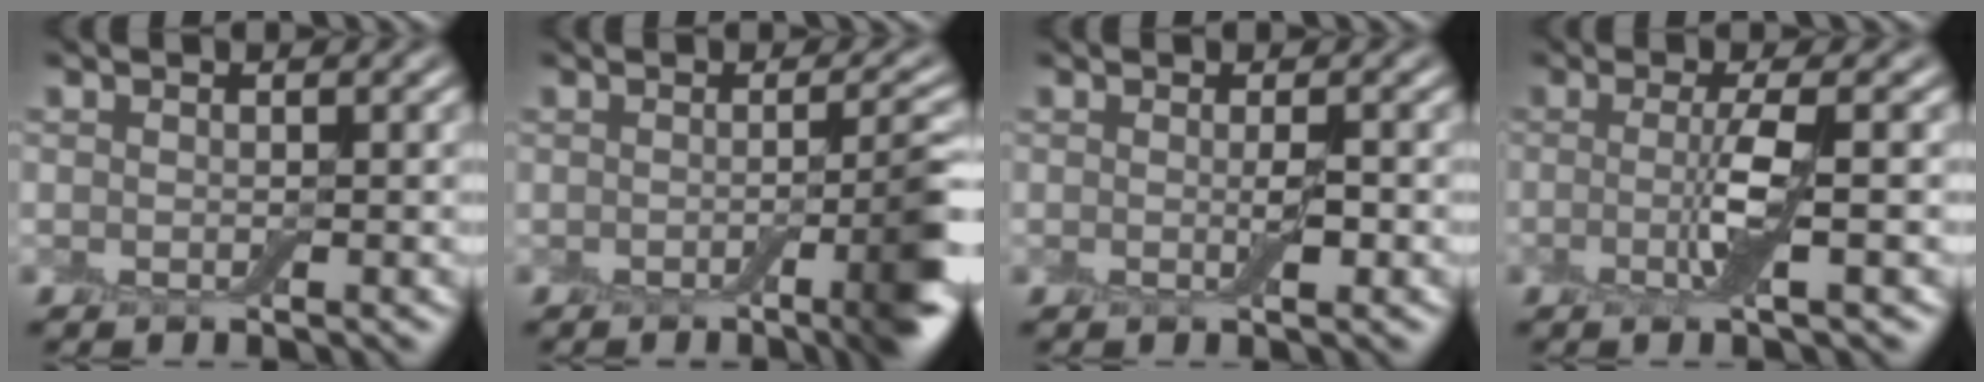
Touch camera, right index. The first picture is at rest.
{"total": 5.6, "force": [-1.8, 1.3, 5.1], "torque": [-0.061, -0.002, -0.027]}
{"total": 1.0, "force": [0.0, -0.1, 1.0], "torque": [-0.019, -0.003, -0.003]}
{"total": 3.3, "force": [-0.3, 0.2, 3.2], "torque": [-0.063, -0.007, -0.009]}